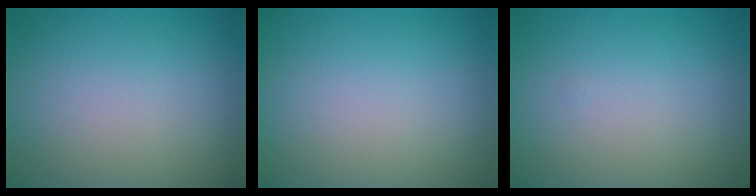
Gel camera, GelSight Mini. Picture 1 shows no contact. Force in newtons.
{"total": 0.0}
{"total": 0.0}